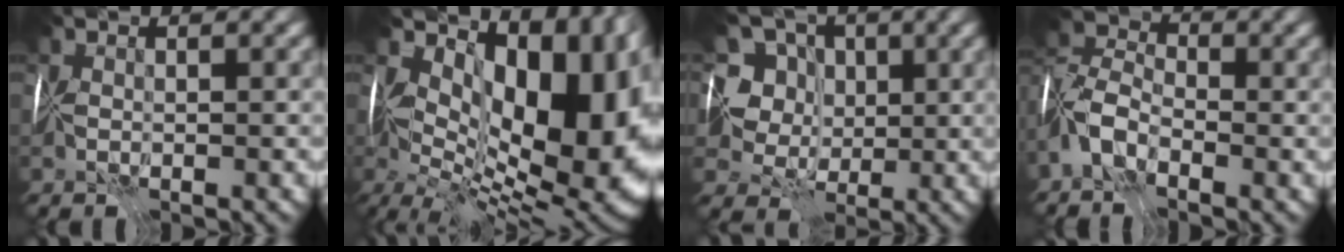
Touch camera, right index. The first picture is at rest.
{"total": 15.3, "force": [3.9, 7.9, 12.5], "torque": [-0.154, 0.010, 0.080]}
{"total": 3.7, "force": [1.3, 3.2, 1.3], "torque": [-0.020, -0.003, 0.009]}
{"total": 3.9, "force": [-2.7, 1.7, 2.2], "torque": [-0.048, 0.006, -0.067]}